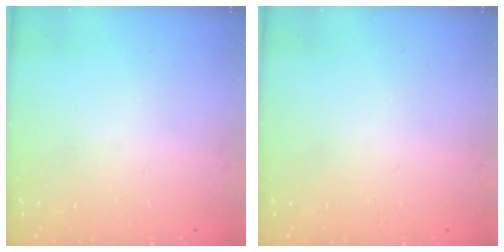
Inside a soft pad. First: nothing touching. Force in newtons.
{"total": 0.0}